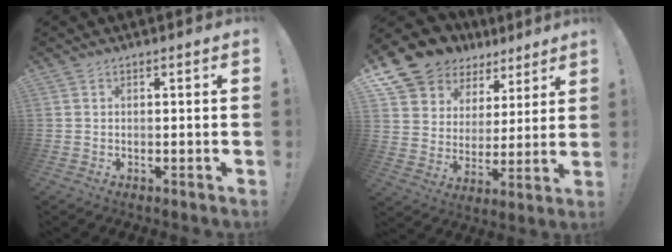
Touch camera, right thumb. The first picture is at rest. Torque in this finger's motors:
{"motor_torque": [0.09, 0.84, 0.26, 0.16, 0.11]}